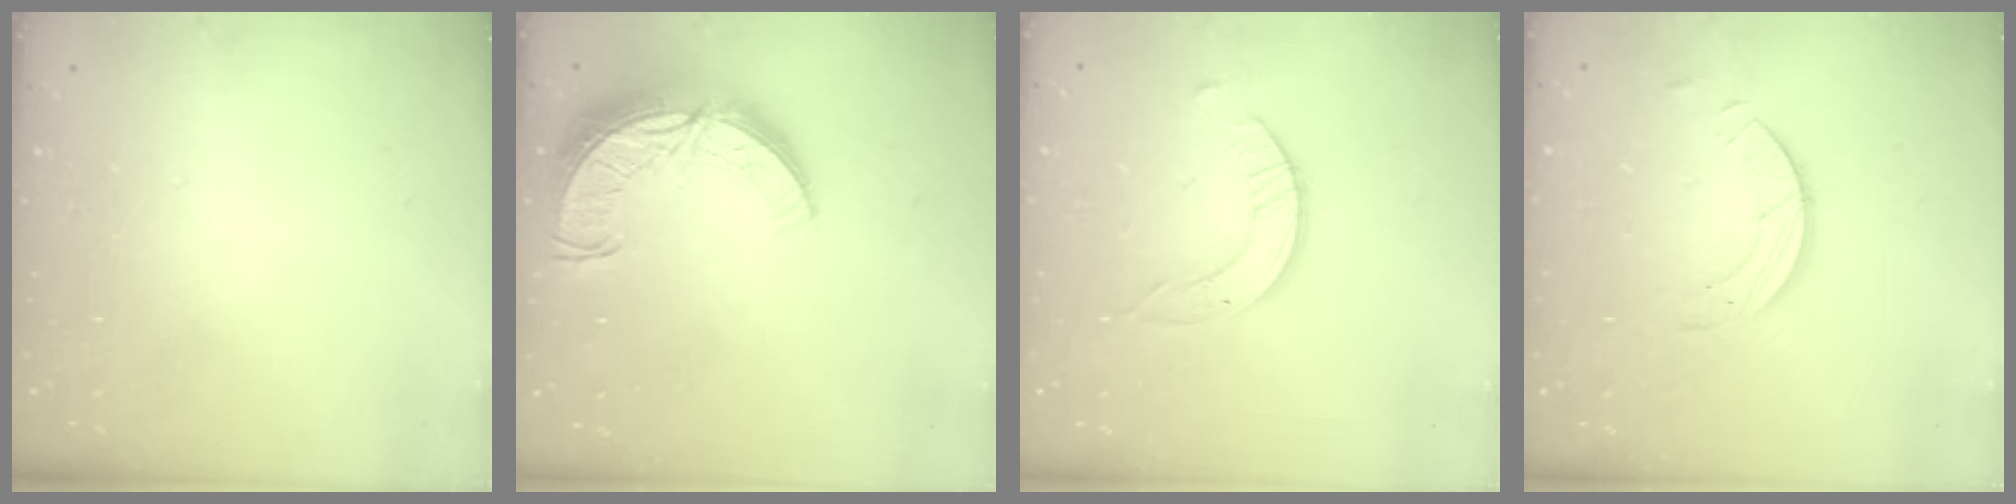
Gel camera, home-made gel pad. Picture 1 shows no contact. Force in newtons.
{"total": 13.4, "press": 13.4, "slide": 1.0}
{"total": 2.4, "press": 2.4, "slide": 0.3}
{"total": 3.9, "press": 3.9, "slide": 0.4}